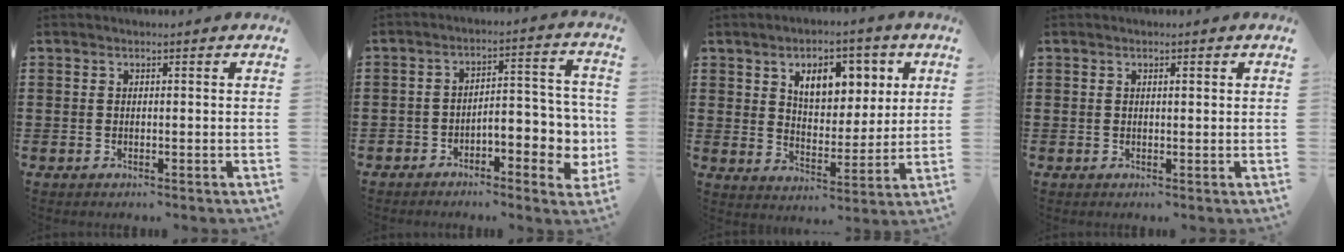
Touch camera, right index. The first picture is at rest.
{"total": 5.8, "force": [-2.7, 2.9, 4.2], "torque": [-0.055, -0.002, -0.053]}
{"total": 7.9, "force": [3.7, 4.7, 5.1], "torque": [-0.088, 0.002, 0.059]}
{"total": 0.9, "force": [0.3, 0.3, 0.8], "torque": [-0.017, 0.003, 0.004]}